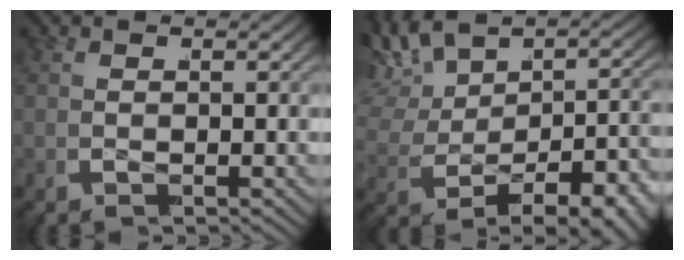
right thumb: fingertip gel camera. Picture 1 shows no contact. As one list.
[{"total": 7.9, "force": [-0.4, 5.1, 5.9], "torque": [-0.135, -0.018, 0.006]}]